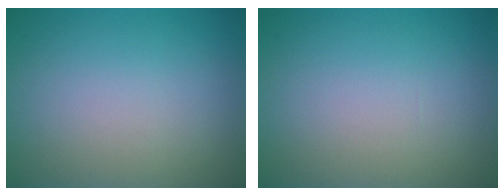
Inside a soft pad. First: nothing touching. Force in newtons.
{"total": 0.0}